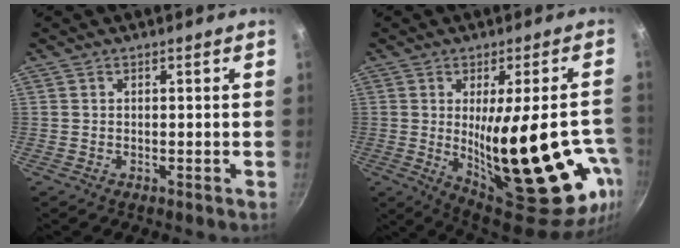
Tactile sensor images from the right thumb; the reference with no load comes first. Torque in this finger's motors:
{"motor_torque": [2.21, 2.79, 2.41, -0.36, 0.43]}